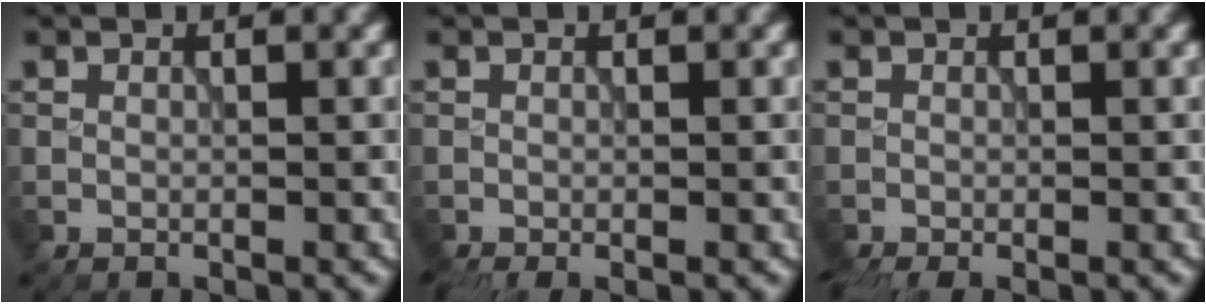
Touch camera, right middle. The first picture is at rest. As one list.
[{"total": 1.3, "force": [-1.0, 0.3, 0.9], "torque": [-0.017, -0.009, -0.020]}, {"total": 2.0, "force": [-1.6, 0.5, 1.1], "torque": [-0.020, -0.011, -0.030]}]